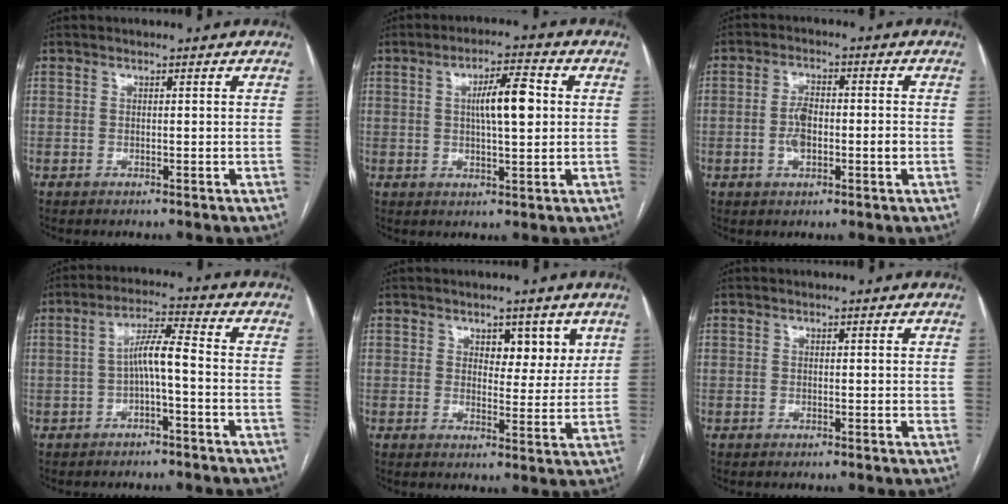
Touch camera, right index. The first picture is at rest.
{"total": 7.4, "force": [1.1, 1.5, 7.1], "torque": [-0.121, 0.014, 0.020]}
{"total": 5.5, "force": [-0.9, 2.3, 4.9], "torque": [-0.103, 0.009, -0.017]}
{"total": 5.5, "force": [-1.1, 0.5, 5.4], "torque": [-0.096, 0.021, -0.018]}
{"total": 5.3, "force": [2.9, 3.0, 3.3], "torque": [-0.027, -0.003, 0.039]}
{"total": 0.9, "force": [0.5, 0.5, 0.5], "torque": [-0.001, -0.001, 0.003]}